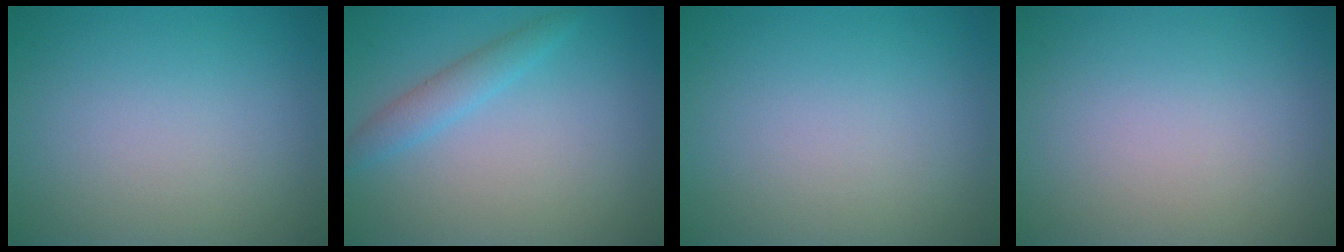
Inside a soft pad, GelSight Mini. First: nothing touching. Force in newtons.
{"total": 2.0, "press": 2.0, "slide": 0.2}
{"total": 0.0}
{"total": 0.0}